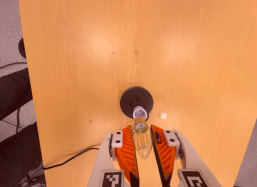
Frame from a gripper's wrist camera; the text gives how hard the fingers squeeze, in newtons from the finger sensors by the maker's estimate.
{"total": 12.6, "left": 14.0, "right": 11.1}